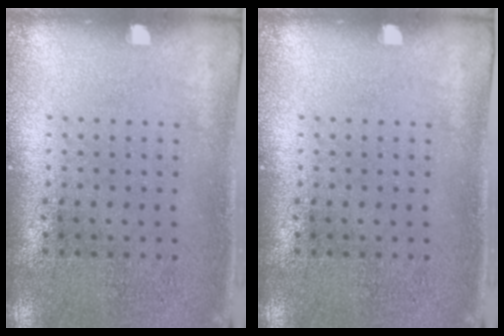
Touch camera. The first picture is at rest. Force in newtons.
{"total": 0.0}